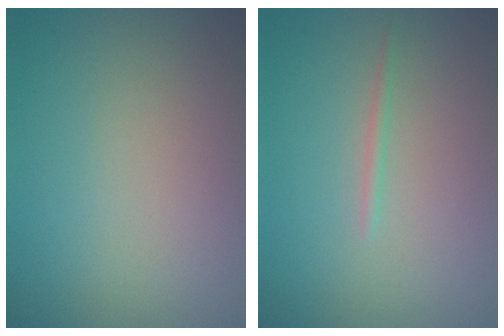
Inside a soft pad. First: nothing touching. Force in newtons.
{"total": 0.7, "press": 0.7, "slide": 0.1}